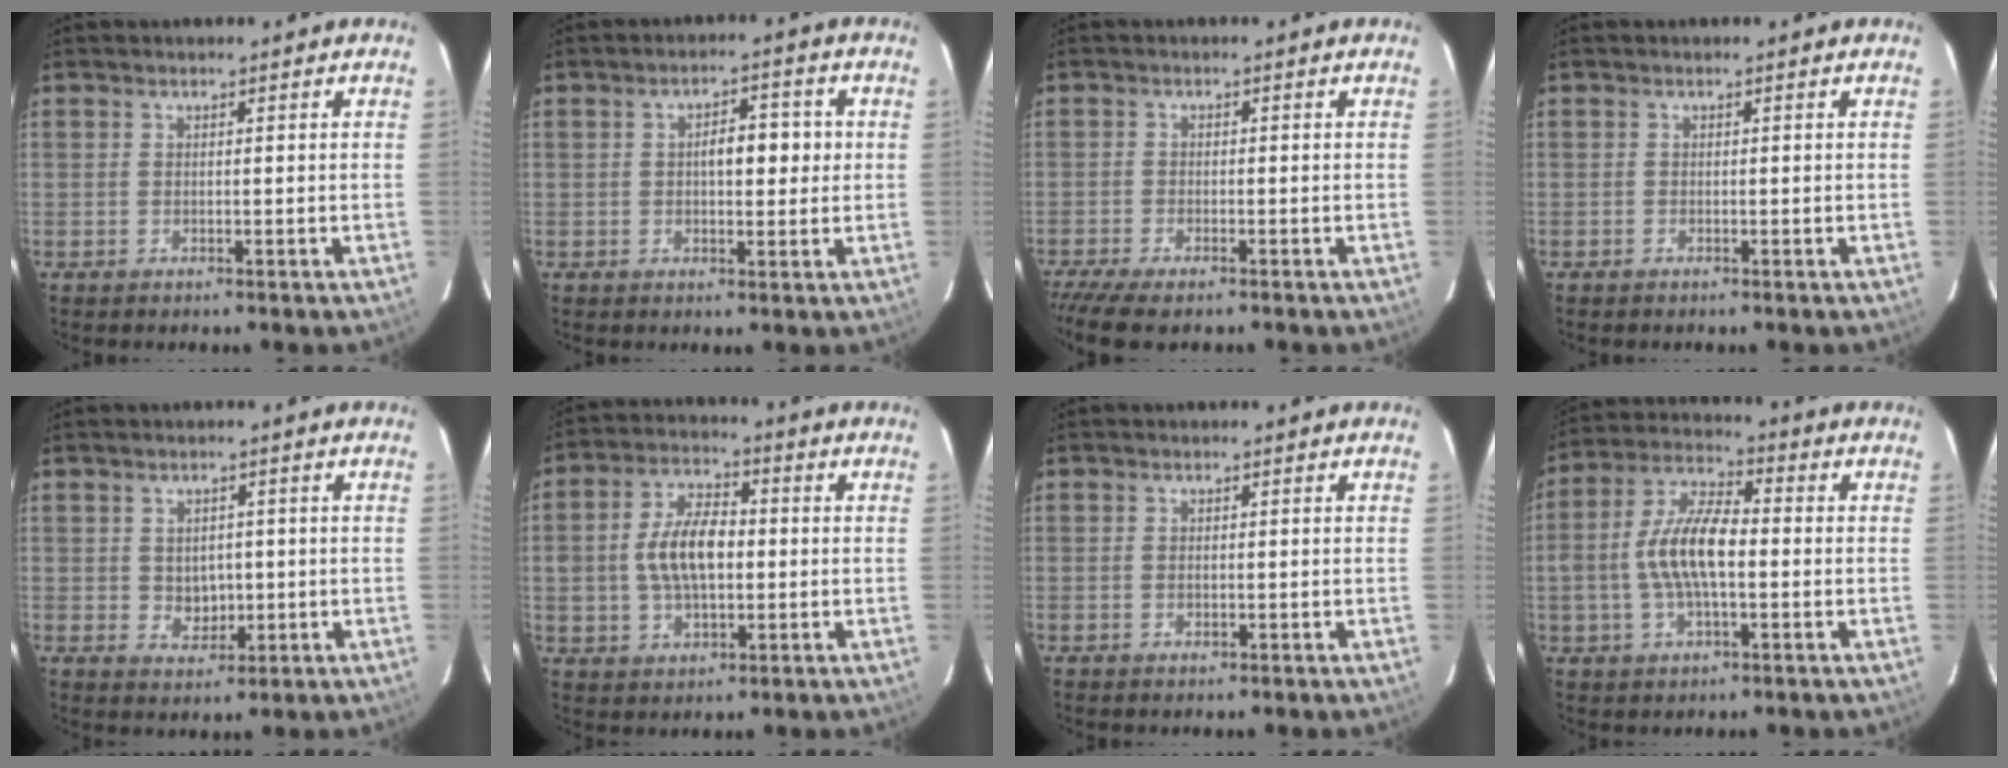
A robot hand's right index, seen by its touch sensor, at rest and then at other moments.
{"total": 5.4, "force": [0.4, 2.6, 4.7], "torque": [-0.074, 0.013, 0.008]}
{"total": 6.4, "force": [-5.3, 1.1, 3.5], "torque": [-0.088, -0.032, -0.098]}
{"total": 0.0}
{"total": 4.0, "force": [0.0, 3.5, 2.0], "torque": [-0.033, 0.001, 0.008]}
{"total": 10.4, "force": [-0.1, 5.8, 8.6], "torque": [-0.168, 0.016, 0.001]}
{"total": 0.8, "force": [-0.1, 0.6, 0.6], "torque": [-0.009, 0.001, -0.002]}
{"total": 11.1, "force": [-1.3, 4.7, 10.0], "torque": [-0.206, 0.013, -0.025]}